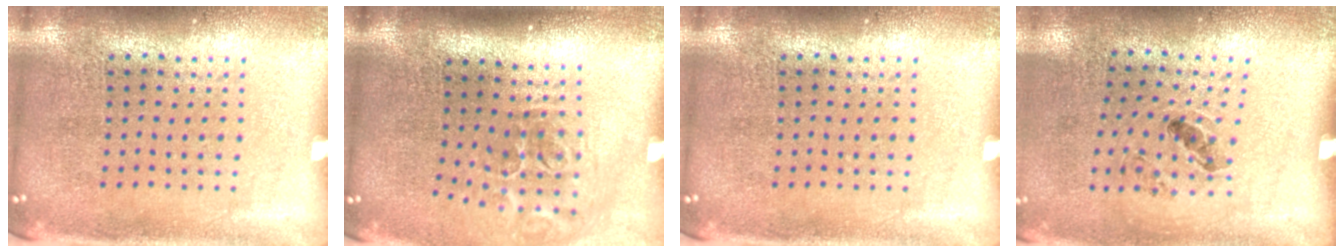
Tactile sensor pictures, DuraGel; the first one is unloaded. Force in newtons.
{"total": 2.0, "press": 1.2, "slide": 1.6}
{"total": 0.0}
{"total": 1.1, "press": 0.7, "slide": 0.9}